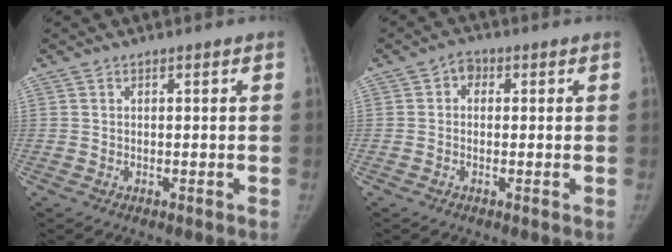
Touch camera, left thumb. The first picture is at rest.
{"total": 2.4, "force": [0.3, 1.9, 1.4], "torque": [-0.003, 0.006, -0.005]}